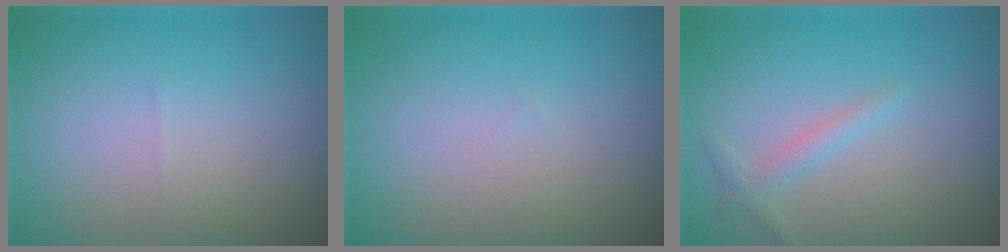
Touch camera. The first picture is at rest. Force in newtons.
{"total": 0.0}
{"total": 1.4, "press": 1.4, "slide": 0.1}